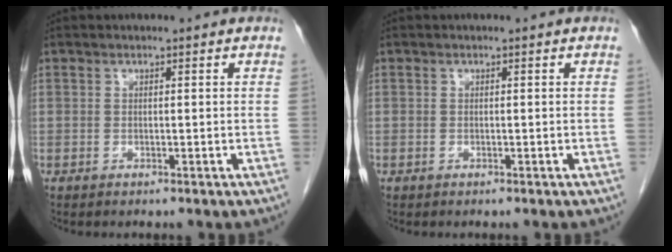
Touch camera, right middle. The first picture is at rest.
{"total": 0.0}